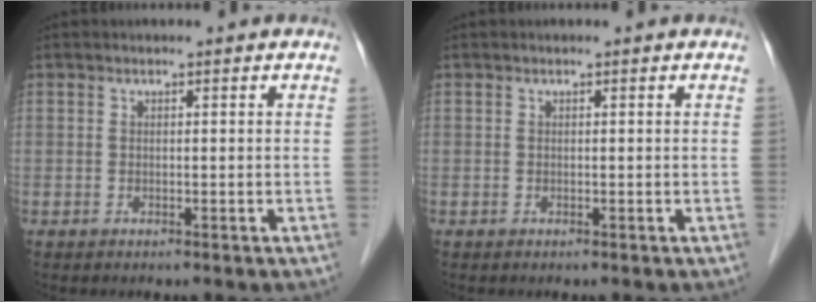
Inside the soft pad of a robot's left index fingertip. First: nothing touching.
{"total": 0.0}